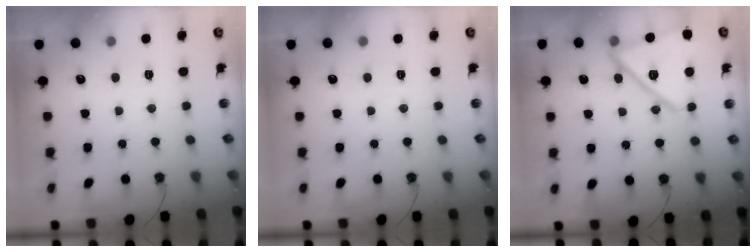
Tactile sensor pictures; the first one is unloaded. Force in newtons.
{"total": 0.0}
{"total": 17.1, "press": 17.1, "slide": 1.6}